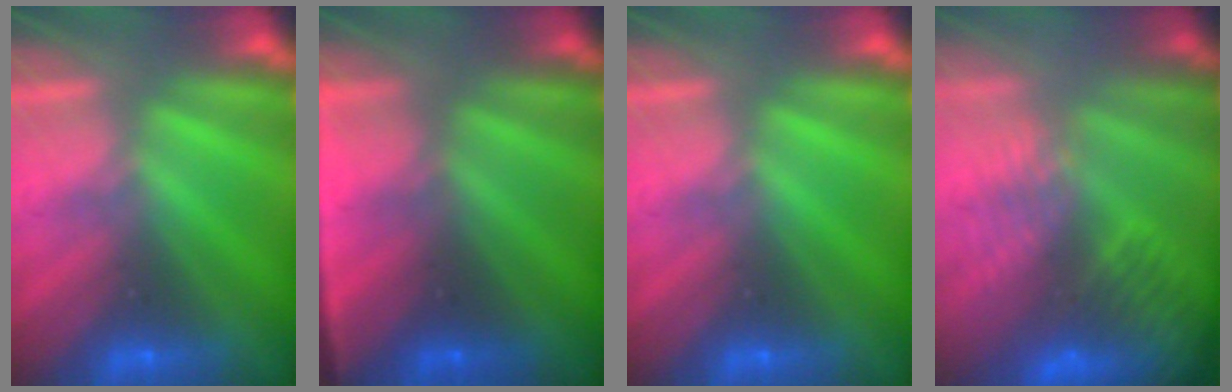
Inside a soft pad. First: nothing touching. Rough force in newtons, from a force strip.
{"total": 4.7}
{"total": 0.0}
{"total": 6.6}